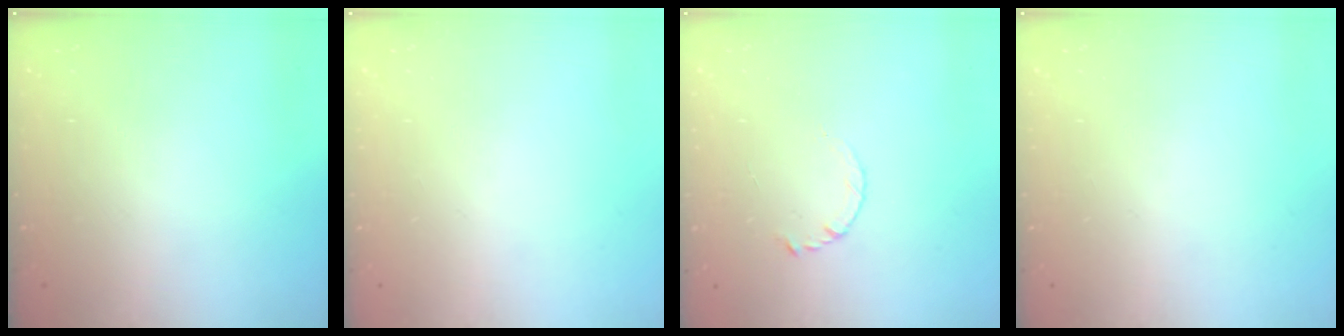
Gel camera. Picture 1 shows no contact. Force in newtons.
{"total": 0.0}
{"total": 3.9, "press": 3.9, "slide": 0.5}
{"total": 0.0}